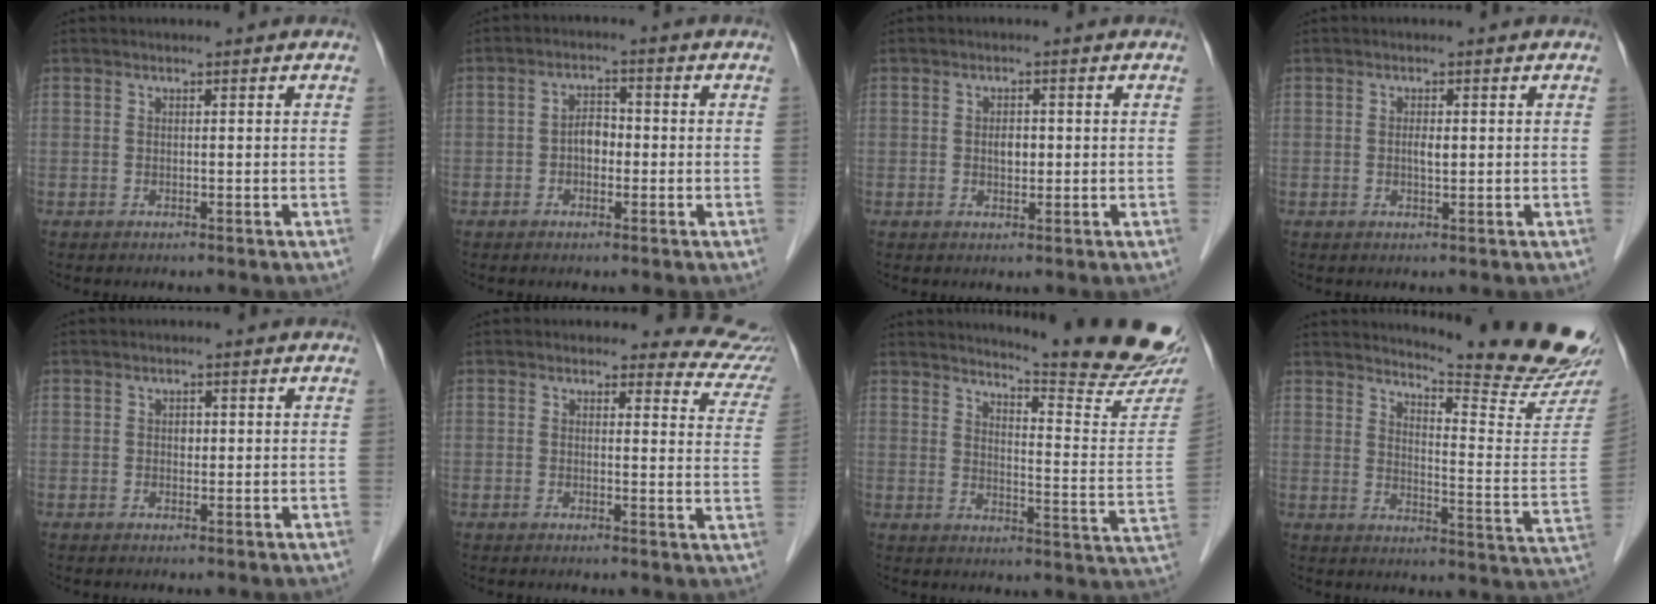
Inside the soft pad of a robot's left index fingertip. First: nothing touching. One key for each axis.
{"total": 3.1, "fx": -0.8, "fy": 1.9, "fz": 2.2, "tx": -0.040, "ty": 0.010, "tz": -0.017}
{"total": 2.0, "fx": -0.1, "fy": 1.2, "fz": 1.6, "tx": -0.029, "ty": -0.001, "tz": -0.001}
{"total": 1.4, "fx": 0.0, "fy": 0.5, "fz": 1.3, "tx": -0.026, "ty": -0.002, "tz": 0.000}
{"total": 1.0, "fx": 0.0, "fy": 0.8, "fz": 0.7, "tx": -0.011, "ty": -0.001, "tz": -0.002}
{"total": 9.2, "fx": 8.6, "fy": 3.1, "fz": 0.1, "tx": 0.045, "ty": -0.046, "tz": 0.046}
{"total": 18.9, "fx": 17.6, "fy": -0.5, "fz": 7.0, "tx": -0.108, "ty": -0.118, "tz": 0.210}
{"total": 18.3, "fx": 17.3, "fy": -1.1, "fz": 5.8, "tx": -0.097, "ty": -0.133, "tz": 0.208}